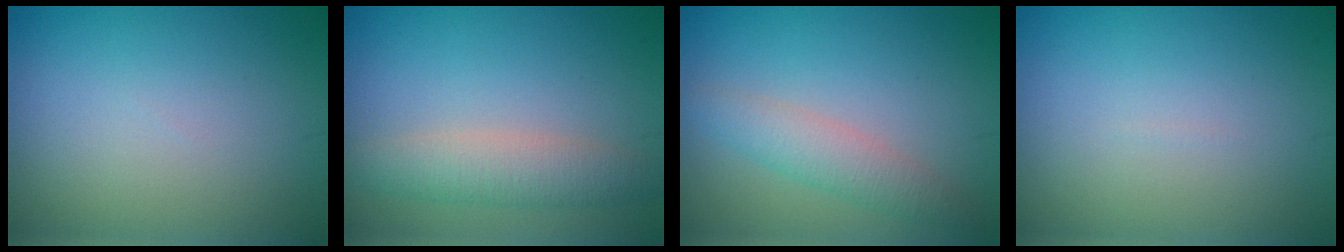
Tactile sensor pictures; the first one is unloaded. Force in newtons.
{"total": 3.4, "press": 3.4, "slide": 0.2}
{"total": 2.7, "press": 2.6, "slide": 0.2}
{"total": 0.0}